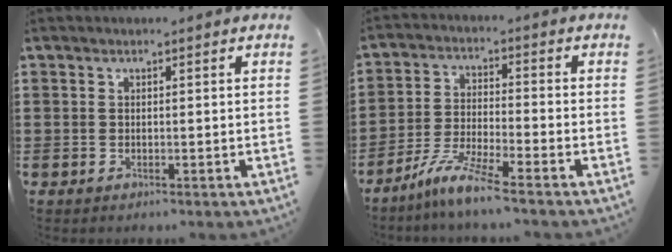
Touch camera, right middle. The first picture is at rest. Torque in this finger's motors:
{"motor_torque": [1.82, -0.32, 0.50, 0.15]}